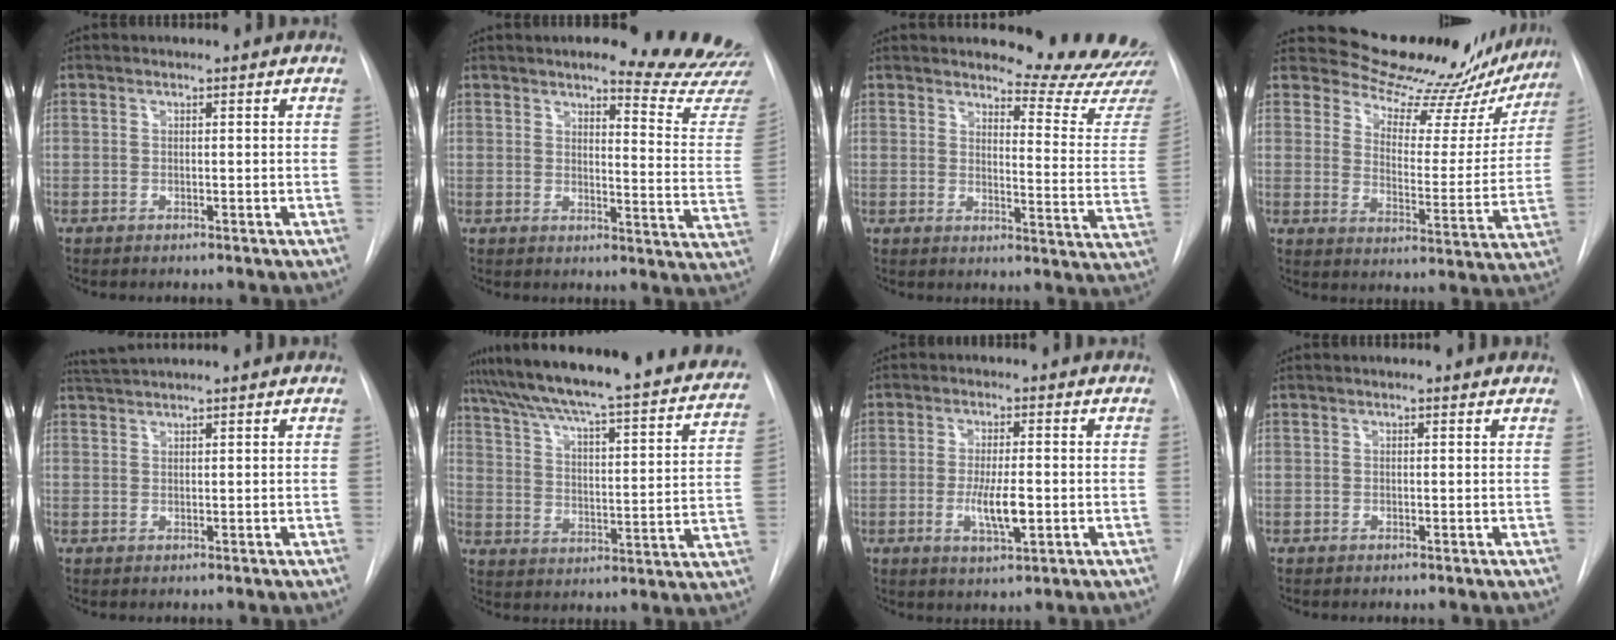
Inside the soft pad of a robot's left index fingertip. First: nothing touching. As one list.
[{"total": 15.6, "force": [14.7, 0.7, 5.1], "torque": [-0.045, -0.113, 0.149]}, {"total": 14.2, "force": [13.9, -0.3, 2.8], "torque": [-0.022, -0.126, 0.146]}, {"total": 20.4, "force": [18.9, 5.6, 5.1], "torque": [-0.050, -0.061, 0.229]}, {"total": 3.6, "force": [3.4, -0.6, 0.9], "torque": [-0.010, 0.026, 0.064]}, {"total": 31.9, "force": [27.9, 4.3, 15.0], "torque": [-0.234, -0.055, 0.351]}, {"total": 5.7, "force": [-1.1, 1.3, 5.4], "torque": [-0.101, -0.010, -0.017]}, {"total": 0.6, "force": [0.6, 0.2, -0.1], "torque": [-0.004, -0.001, 0.004]}]